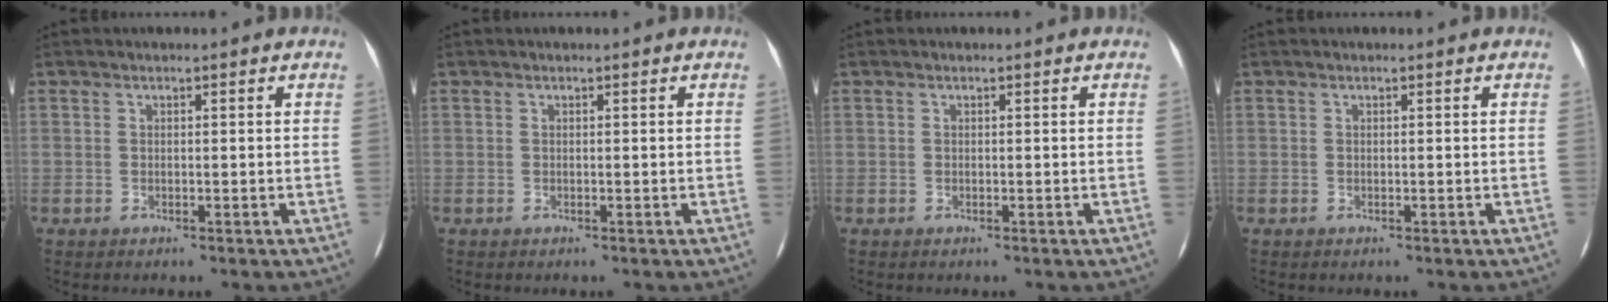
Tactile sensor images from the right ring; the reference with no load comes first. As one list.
[{"total": 0.0}, {"total": 0.0}, {"total": 0.0}]